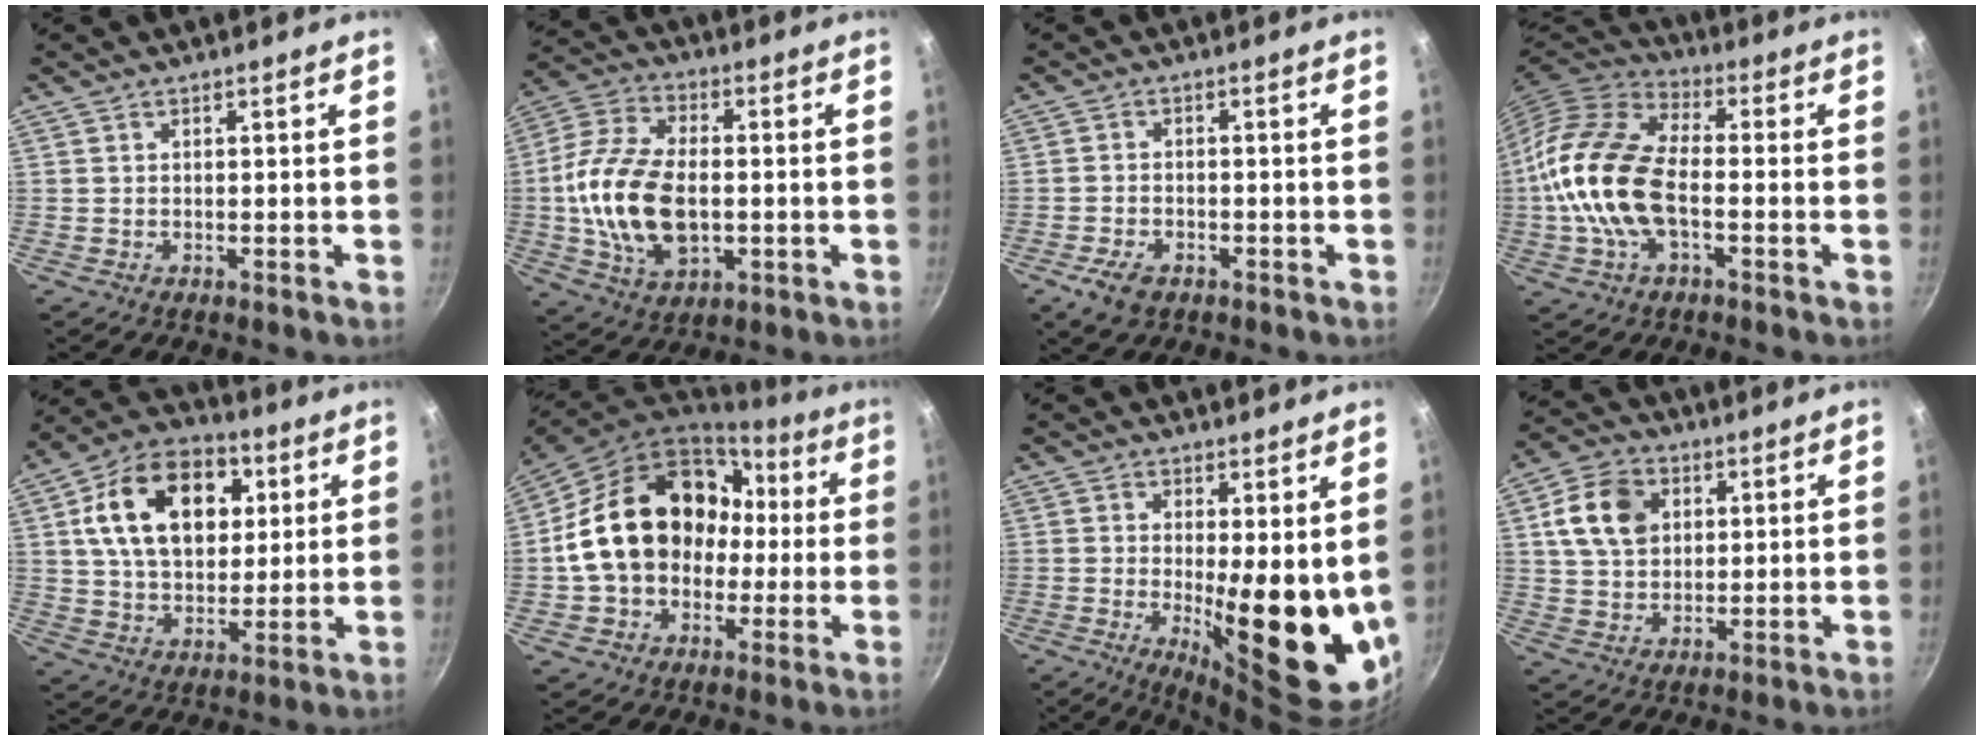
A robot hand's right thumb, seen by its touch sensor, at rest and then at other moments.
{"total": 18.0, "force": [-1.3, 10.7, 14.4], "torque": [-0.268, 0.018, -0.025]}
{"total": 5.4, "force": [-2.9, 3.2, 3.3], "torque": [-0.065, 0.014, -0.049]}
{"total": 17.7, "force": [-2.4, 9.8, 14.5], "torque": [-0.273, 0.032, -0.062]}
{"total": 19.6, "force": [5.6, 13.1, 13.5], "torque": [-0.192, 0.005, 0.085]}
{"total": 23.0, "force": [1.0, 17.5, 14.8], "torque": [-0.240, 0.065, 0.025]}
{"total": 15.5, "force": [0.9, 5.0, 14.6], "torque": [-0.168, -0.043, 0.025]}
{"total": 10.7, "force": [3.1, 8.0, 6.4], "torque": [-0.100, 0.006, 0.050]}